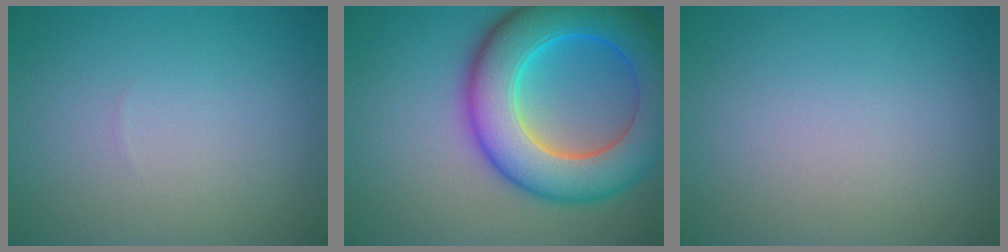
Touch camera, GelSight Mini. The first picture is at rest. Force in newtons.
{"total": 11.6, "press": 11.6, "slide": 0.2}
{"total": 0.0}